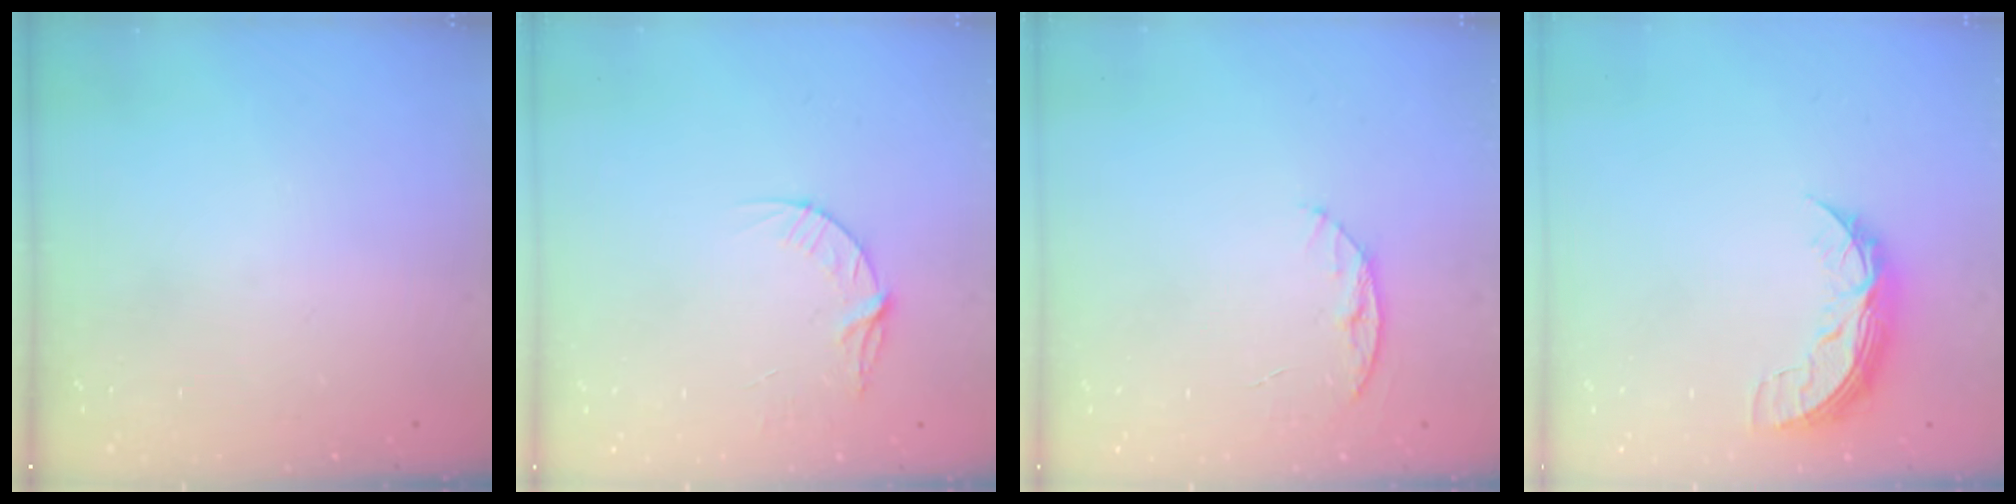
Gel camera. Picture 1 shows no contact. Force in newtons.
{"total": 5.6, "press": 5.6, "slide": 0.6}
{"total": 5.6, "press": 5.6, "slide": 0.6}
{"total": 8.8, "press": 8.8, "slide": 0.2}